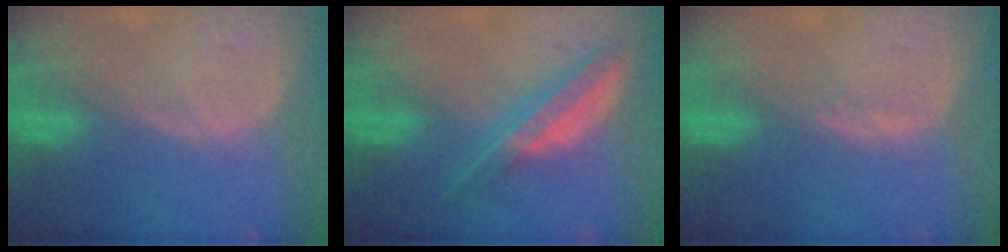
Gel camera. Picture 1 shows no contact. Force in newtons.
{"total": 6.7, "press": 5.6, "slide": 3.7}
{"total": 1.1, "press": 1.0, "slide": 0.5}